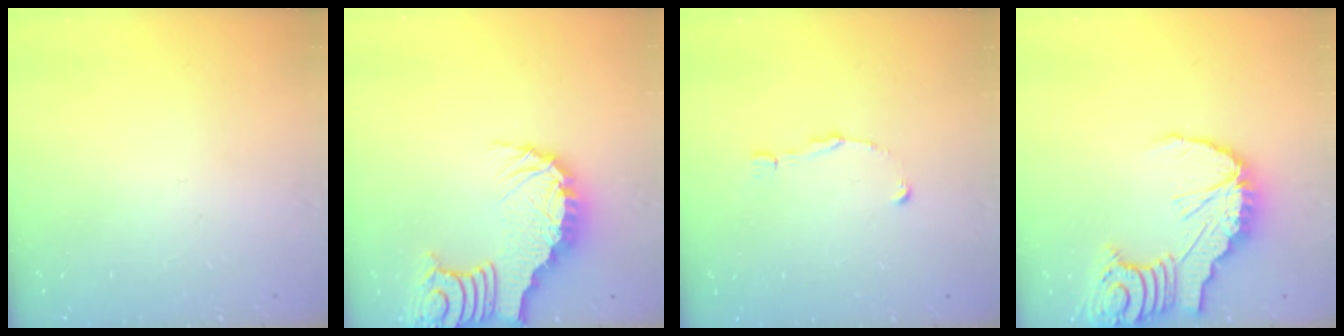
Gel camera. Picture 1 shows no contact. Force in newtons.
{"total": 7.1, "press": 7.0, "slide": 1.1}
{"total": 0.9, "press": 0.9, "slide": 0.0}
{"total": 15.1, "press": 15.0, "slide": 1.9}